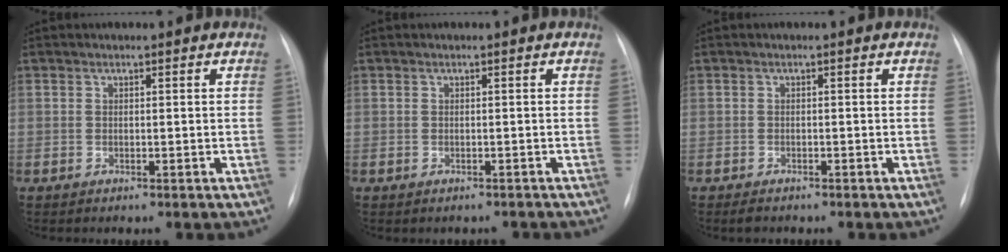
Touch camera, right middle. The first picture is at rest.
{"total": 1.5, "force": [-1.3, 0.7, 0.3], "torque": [-0.007, 0.000, -0.013]}
{"total": 1.3, "force": [-1.1, 0.5, 0.5], "torque": [-0.013, -0.002, -0.015]}